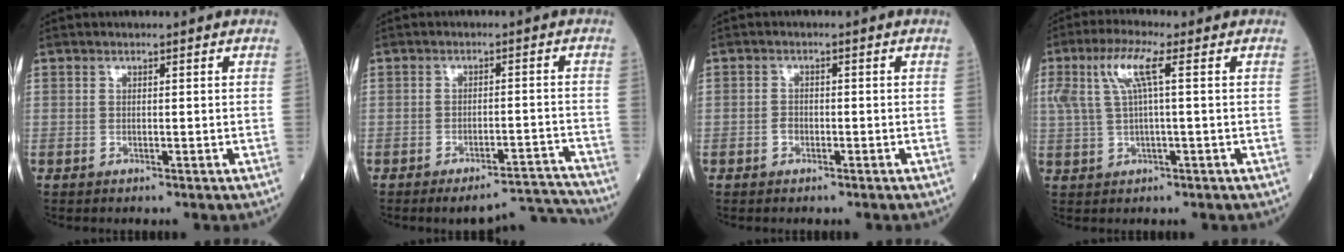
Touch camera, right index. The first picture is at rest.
{"total": 6.7, "force": [-6.7, -0.7, 0.6], "torque": [0.015, 0.014, -0.097]}
{"total": 1.2, "force": [-0.6, 0.9, 0.6], "torque": [-0.010, 0.005, -0.010]}
{"total": 6.3, "force": [1.9, 0.4, 6.0], "torque": [-0.132, 0.023, 0.043]}